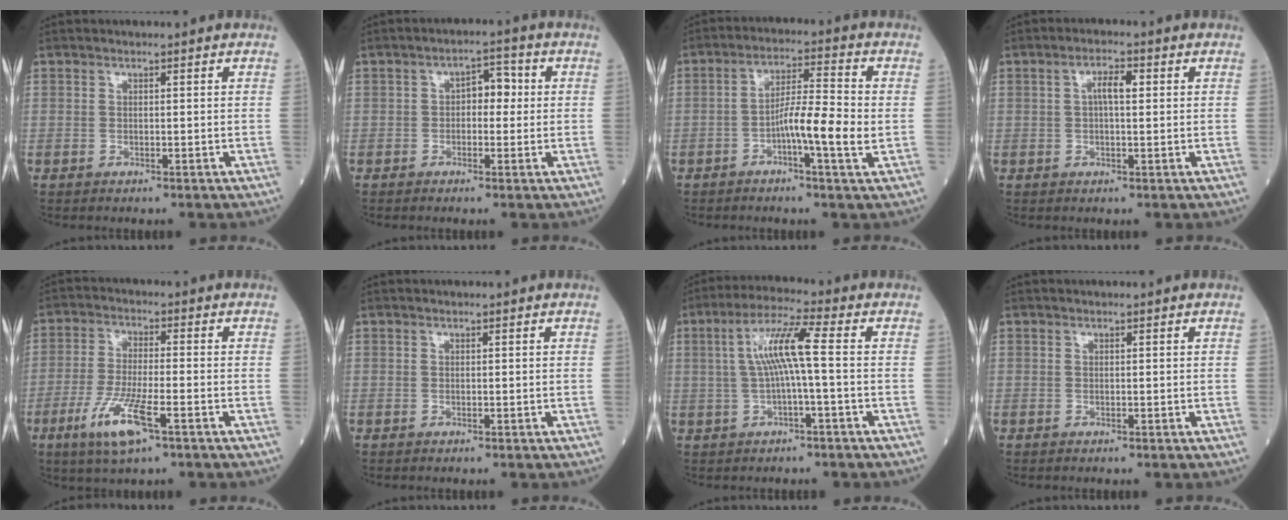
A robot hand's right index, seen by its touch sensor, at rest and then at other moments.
{"total": 4.1, "force": [0.3, 2.3, 3.4], "torque": [-0.044, 0.018, -0.001]}
{"total": 7.9, "force": [-1.9, 0.1, 7.6], "torque": [-0.130, 0.005, -0.037]}
{"total": 3.3, "force": [0.7, 0.9, 3.1], "torque": [-0.058, 0.009, 0.010]}
{"total": 9.0, "force": [-4.4, 1.3, 7.8], "torque": [-0.162, -0.020, -0.079]}
{"total": 0.0}
{"total": 7.6, "force": [0.3, 0.0, 7.6], "torque": [-0.147, 0.021, 0.004]}
{"total": 0.0}